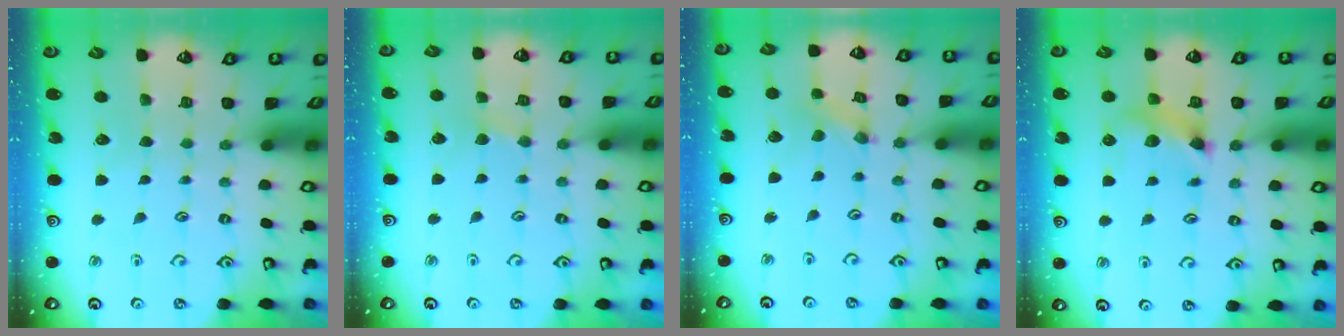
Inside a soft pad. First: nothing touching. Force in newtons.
{"total": 2.1, "press": 2.1, "slide": 0.3}
{"total": 0.0}
{"total": 6.4, "press": 6.4, "slide": 0.7}